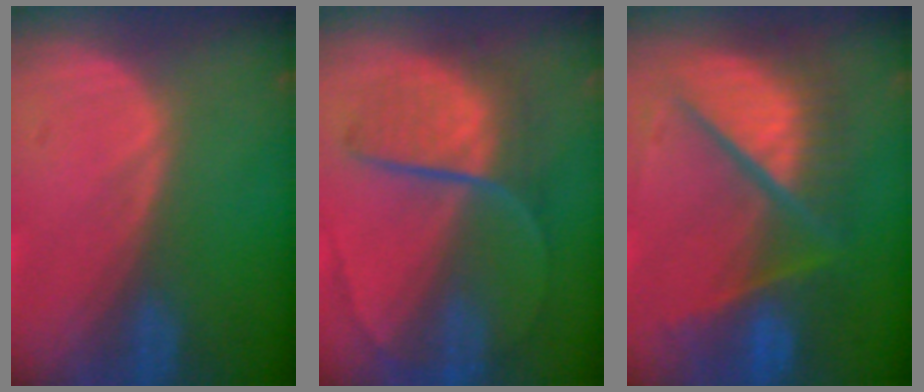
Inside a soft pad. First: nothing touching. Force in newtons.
{"total": 8.7, "press": 7.5, "slide": 4.5}
{"total": 11.0, "press": 11.0, "slide": 1.3}